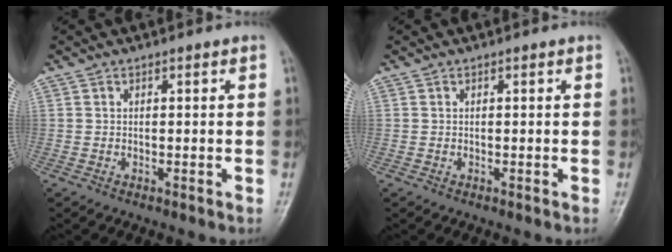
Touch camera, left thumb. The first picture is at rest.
{"total": 0.0}